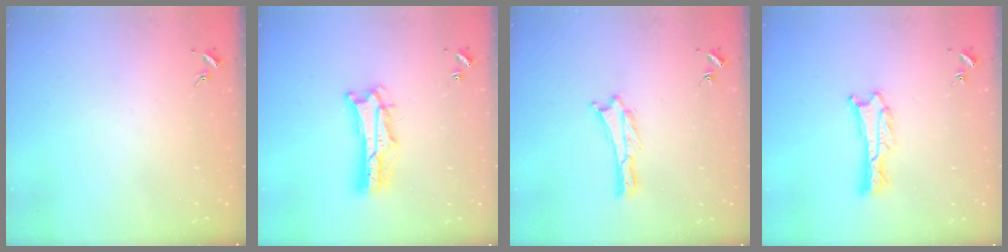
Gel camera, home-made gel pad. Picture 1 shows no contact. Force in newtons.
{"total": 6.1, "press": 6.1, "slide": 0.5}
{"total": 0.0}
{"total": 1.1, "press": 1.1, "slide": 0.2}